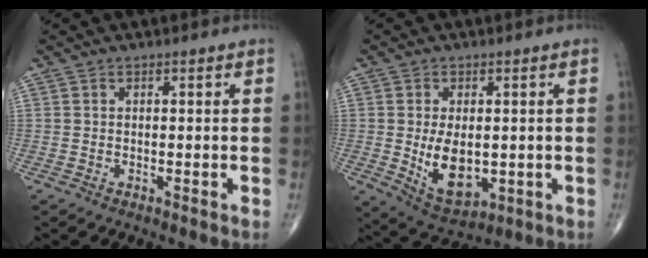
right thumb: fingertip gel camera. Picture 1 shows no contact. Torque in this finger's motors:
{"motor_torque": [-0.38, 0.91, 0.46, 0.25, 0.26]}